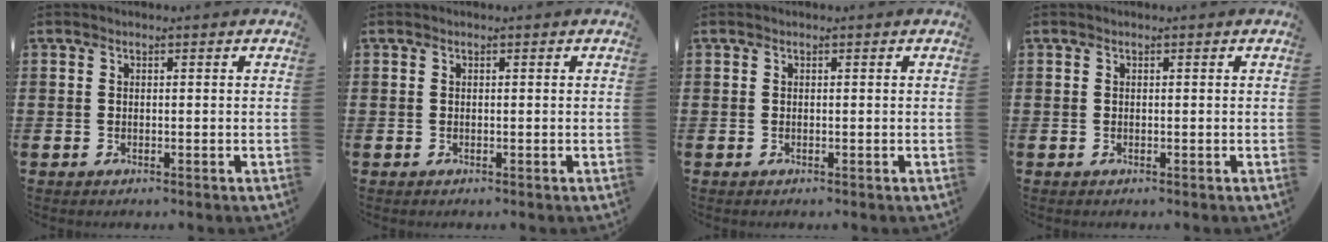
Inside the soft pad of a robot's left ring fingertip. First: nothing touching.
{"total": 0.0}
{"total": 0.0}
{"total": 0.0}